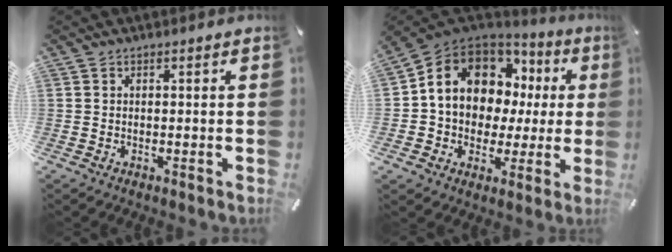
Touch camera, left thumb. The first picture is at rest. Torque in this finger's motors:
{"motor_torque": [0.90, 0.69, 1.98, 0.21, 0.26]}